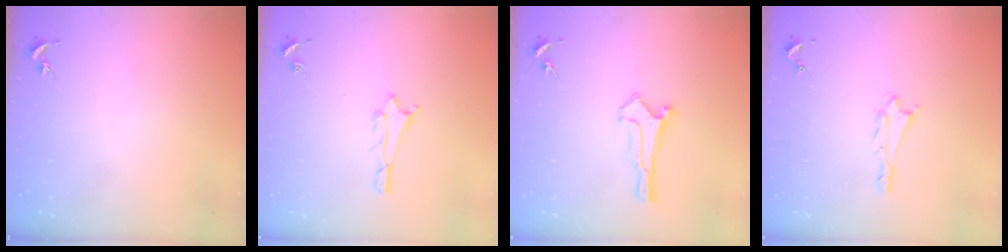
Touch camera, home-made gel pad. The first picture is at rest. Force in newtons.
{"total": 1.1, "press": 1.1, "slide": 0.1}
{"total": 0.6, "press": 0.6, "slide": 0.0}
{"total": 1.2, "press": 1.2, "slide": 0.1}